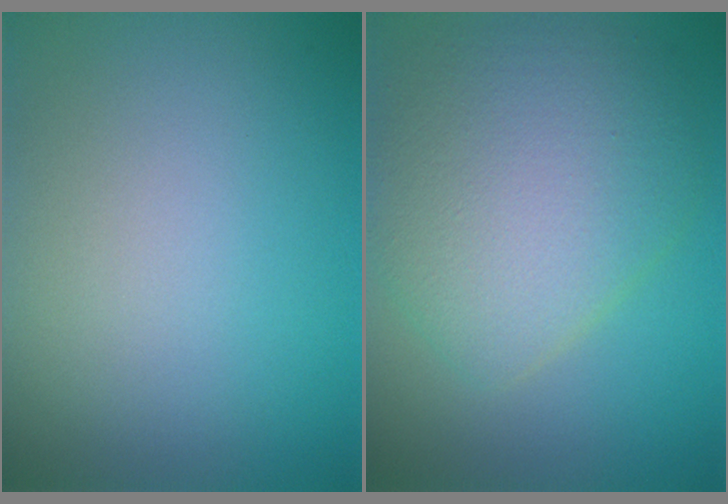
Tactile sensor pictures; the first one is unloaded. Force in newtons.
{"total": 7.2, "press": 7.2, "slide": 0.2}